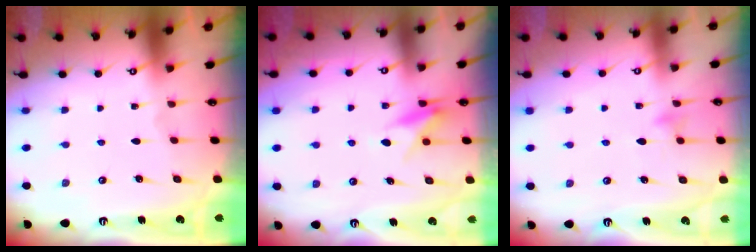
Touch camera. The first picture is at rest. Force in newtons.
{"total": 8.0, "press": 8.0, "slide": 0.5}
{"total": 6.3, "press": 6.3, "slide": 0.4}